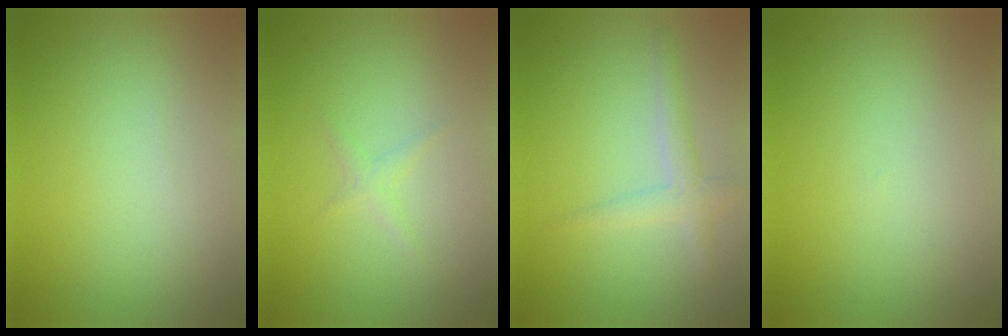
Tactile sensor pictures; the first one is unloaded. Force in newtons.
{"total": 0.9, "press": 0.9, "slide": 0.0}
{"total": 2.0, "press": 2.0, "slide": 0.1}
{"total": 0.0}